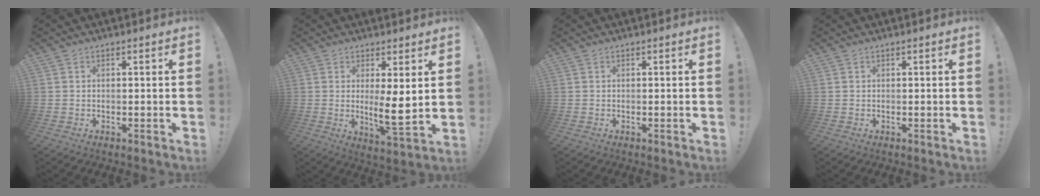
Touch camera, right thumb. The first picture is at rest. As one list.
[{"total": 8.7, "force": [1.0, 1.4, 8.5], "torque": [-0.135, -0.029, 0.014]}, {"total": 0.0}, {"total": 0.0}]